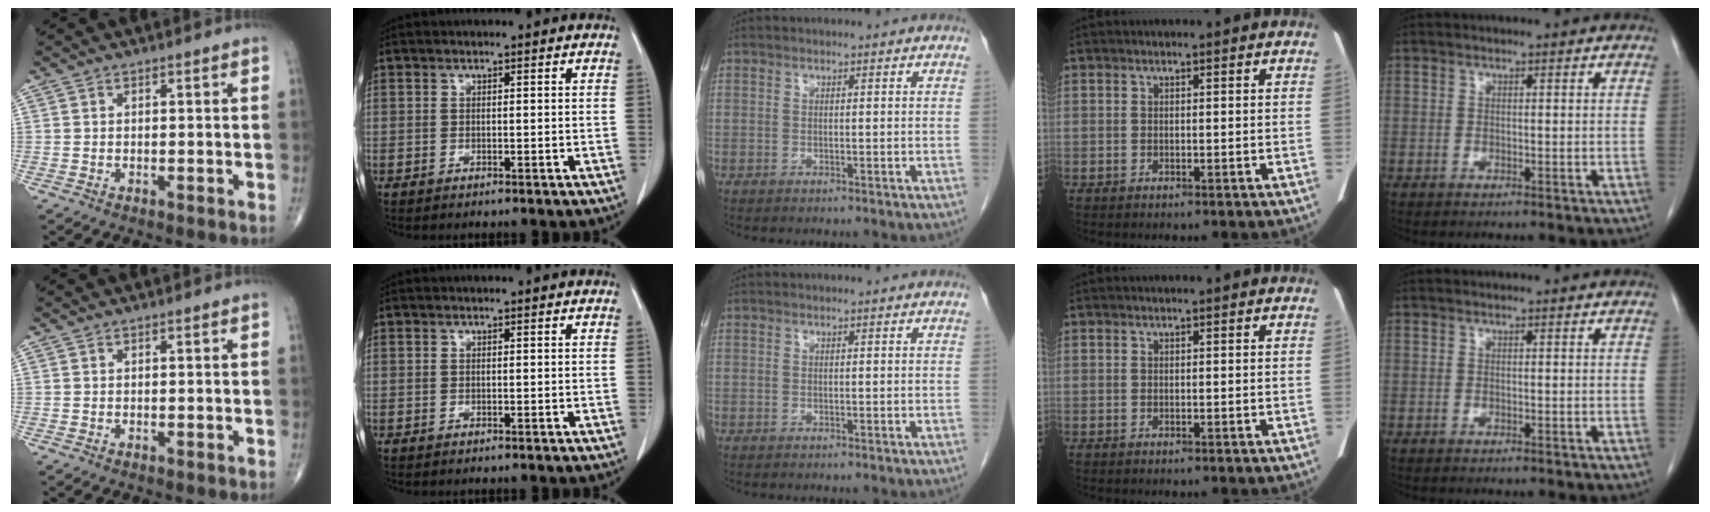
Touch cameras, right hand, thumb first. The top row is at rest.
{}